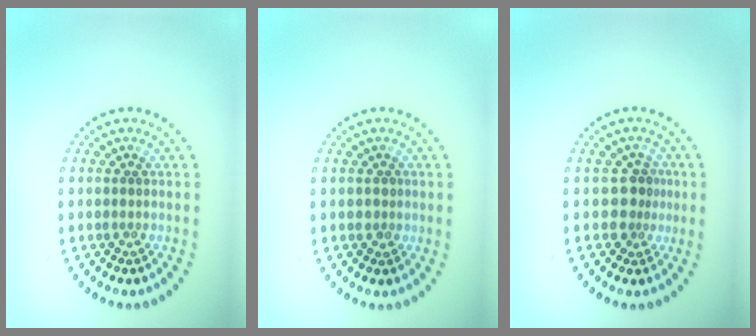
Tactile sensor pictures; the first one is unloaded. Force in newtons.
{"total": 0.9, "press": 0.8, "slide": 0.3}
{"total": 2.2, "press": 1.8, "slide": 1.4}